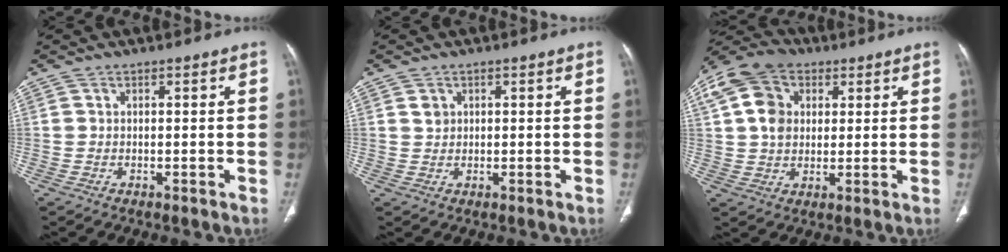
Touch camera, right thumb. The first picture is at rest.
{"total": 1.8, "force": [0.8, 1.5, 0.6], "torque": [-0.001, -0.005, 0.014]}
{"total": 12.0, "force": [3.4, 9.3, 6.8], "torque": [-0.125, 0.009, 0.054]}